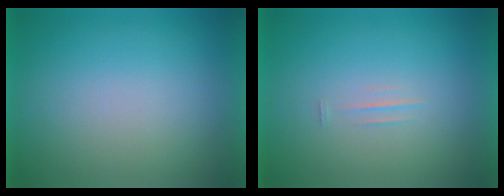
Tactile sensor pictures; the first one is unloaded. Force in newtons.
{"total": 1.3}